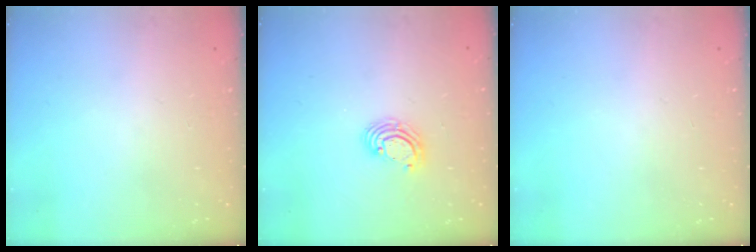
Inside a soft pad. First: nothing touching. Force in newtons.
{"total": 4.0, "press": 3.9, "slide": 0.2}
{"total": 0.0}